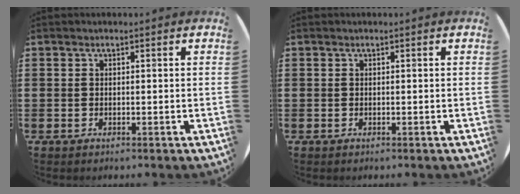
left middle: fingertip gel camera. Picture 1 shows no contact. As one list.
[{"total": 0.0}]